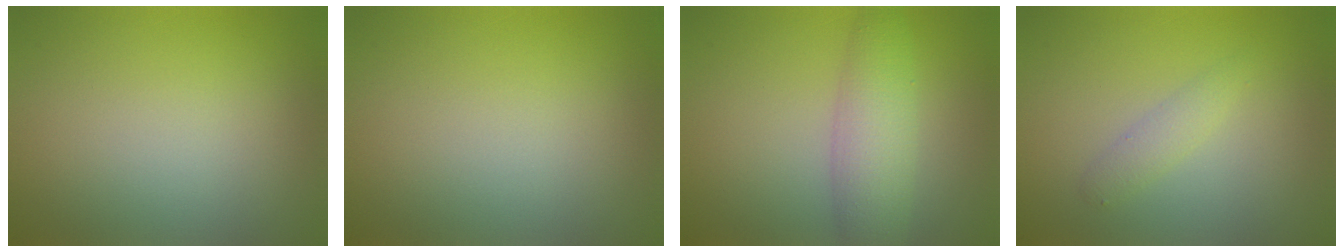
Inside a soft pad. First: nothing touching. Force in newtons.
{"total": 0.0}
{"total": 4.3, "press": 4.3, "slide": 0.0}
{"total": 1.4, "press": 1.4, "slide": 0.0}